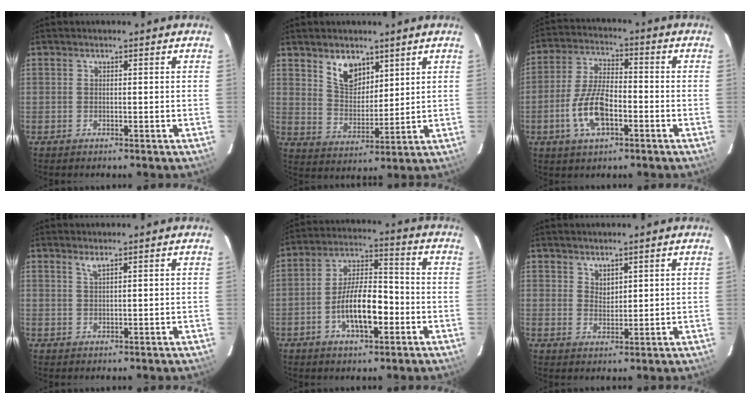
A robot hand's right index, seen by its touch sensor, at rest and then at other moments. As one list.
[{"total": 7.8, "force": [4.9, 4.6, 4.0], "torque": [-0.064, 0.006, 0.100]}, {"total": 10.5, "force": [-3.9, 4.7, 8.6], "torque": [-0.180, 0.003, -0.072]}, {"total": 1.3, "force": [1.0, 0.0, 0.8], "torque": [-0.017, 0.001, 0.019]}, {"total": 11.1, "force": [-3.9, 4.2, 9.5], "torque": [-0.180, 0.009, -0.064]}, {"total": 2.4, "force": [2.0, 1.1, 0.6], "torque": [-0.006, 0.001, 0.038]}]